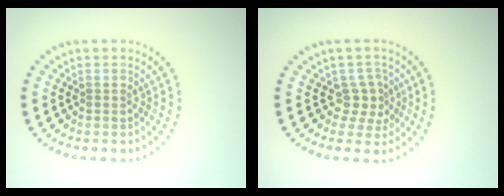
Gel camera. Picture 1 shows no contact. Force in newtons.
{"total": 2.2, "press": 1.5, "slide": 1.6}